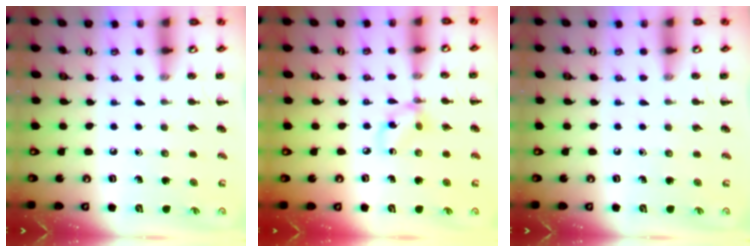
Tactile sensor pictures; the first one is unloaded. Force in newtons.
{"total": 4.8, "press": 4.7, "slide": 0.5}
{"total": 0.0}